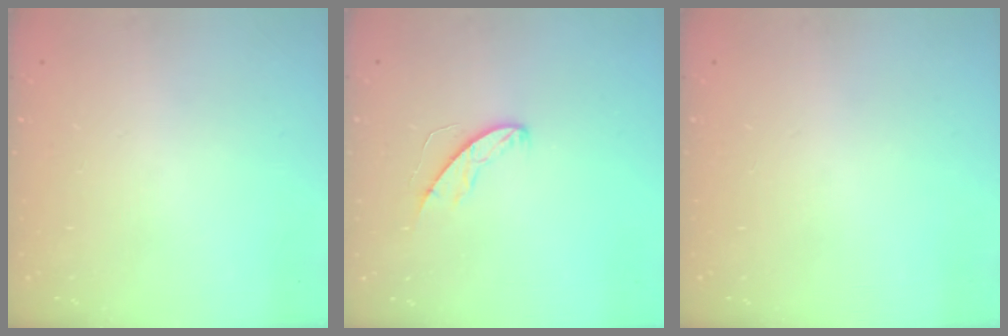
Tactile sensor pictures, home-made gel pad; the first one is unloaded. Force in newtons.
{"total": 5.8, "press": 5.8, "slide": 0.4}
{"total": 0.0}